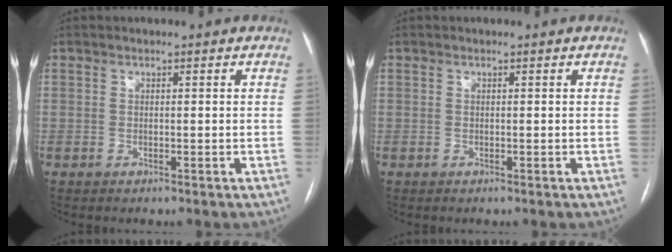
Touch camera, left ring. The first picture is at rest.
{"total": 0.0}